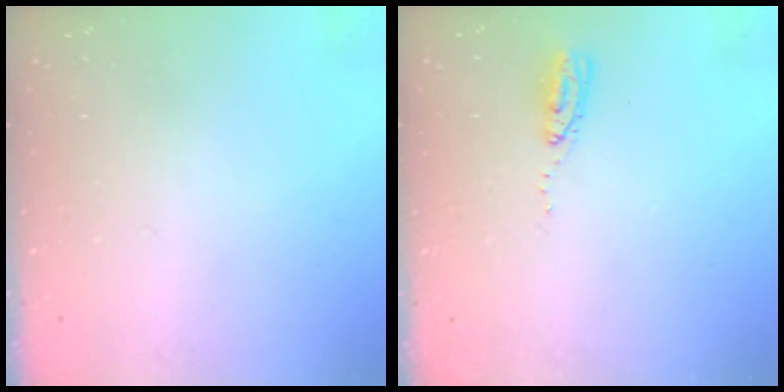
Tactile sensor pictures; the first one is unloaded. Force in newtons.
{"total": 5.0, "press": 5.0, "slide": 0.5}